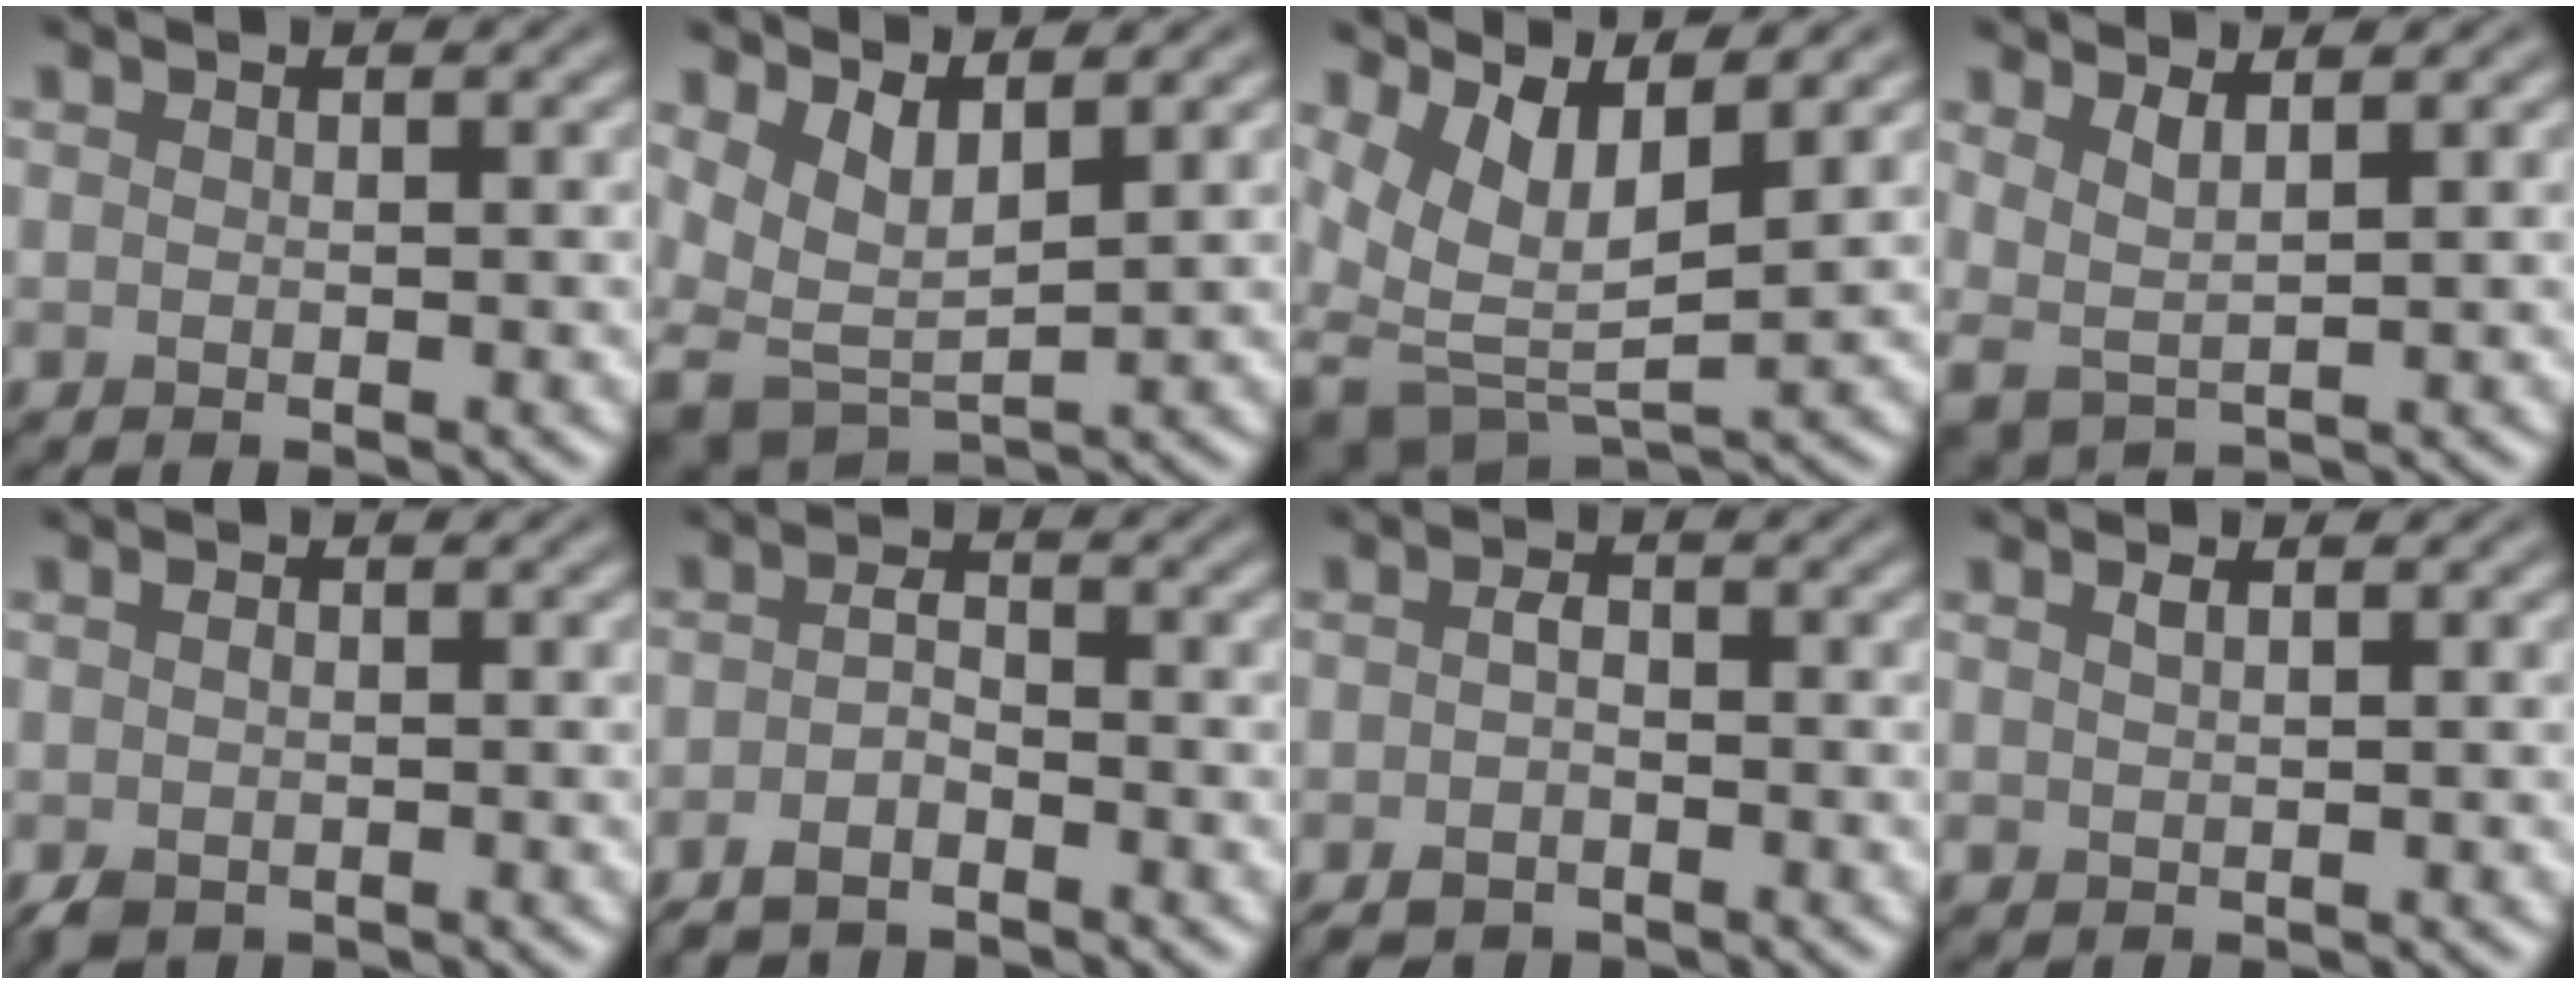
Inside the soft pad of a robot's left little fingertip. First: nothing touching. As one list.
[{"total": 4.7, "force": [1.8, 2.4, 3.6], "torque": [-0.081, -0.012, 0.038]}, {"total": 6.6, "force": [2.9, 2.9, 5.1], "torque": [-0.112, -0.009, 0.057]}, {"total": 2.3, "force": [1.3, 0.8, 1.8], "torque": [-0.040, -0.008, 0.028]}, {"total": 1.6, "force": [-0.6, 1.2, 0.9], "torque": [-0.021, -0.004, -0.015]}, {"total": 2.6, "force": [-1.6, 1.2, 1.7], "torque": [-0.035, 0.001, -0.036]}, {"total": 2.3, "force": [-1.0, 1.5, 1.5], "torque": [-0.029, 0.000, -0.022]}, {"total": 0.8, "force": [0.5, 0.3, 0.6], "torque": [-0.013, 0.002, 0.011]}]